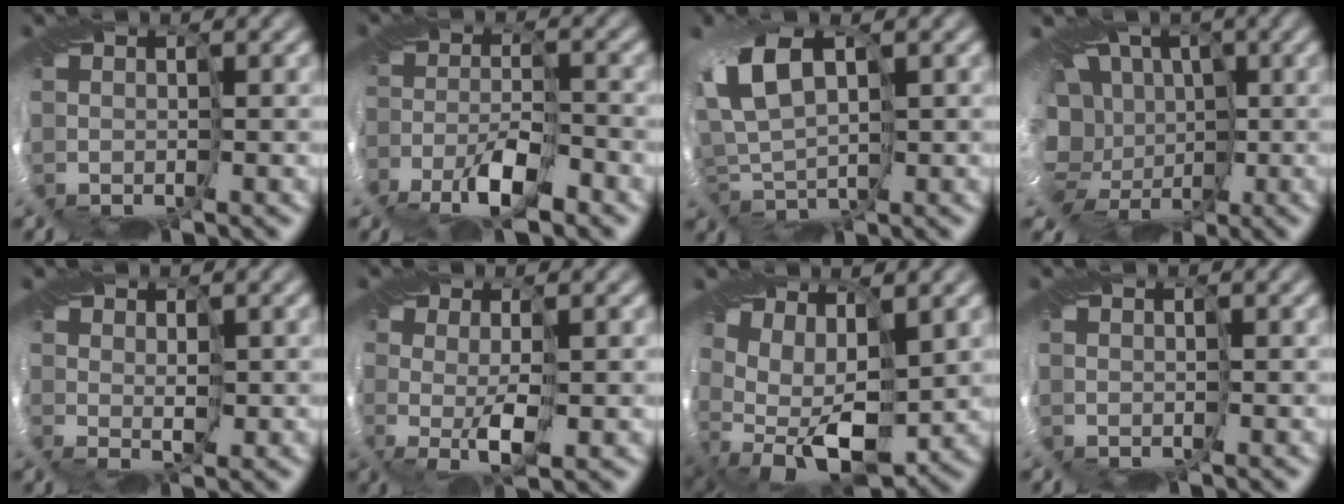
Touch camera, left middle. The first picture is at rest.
{"total": 2.9, "force": [-2.7, -0.2, 0.8], "torque": [-0.002, -0.002, -0.050]}
{"total": 7.7, "force": [-0.3, 4.5, 6.2], "torque": [-0.129, -0.019, 0.000]}
{"total": 12.0, "force": [-1.1, 10.0, 6.5], "torque": [-0.106, 0.011, -0.042]}
{"total": 1.1, "force": [0.9, -0.5, -0.2], "torque": [0.003, 0.000, 0.019]}
{"total": 1.6, "force": [0.1, -1.2, 1.1], "torque": [-0.024, -0.005, 0.003]}
{"total": 9.7, "force": [0.4, 5.4, 8.0], "torque": [-0.159, -0.021, 0.023]}
{"total": 0.0}